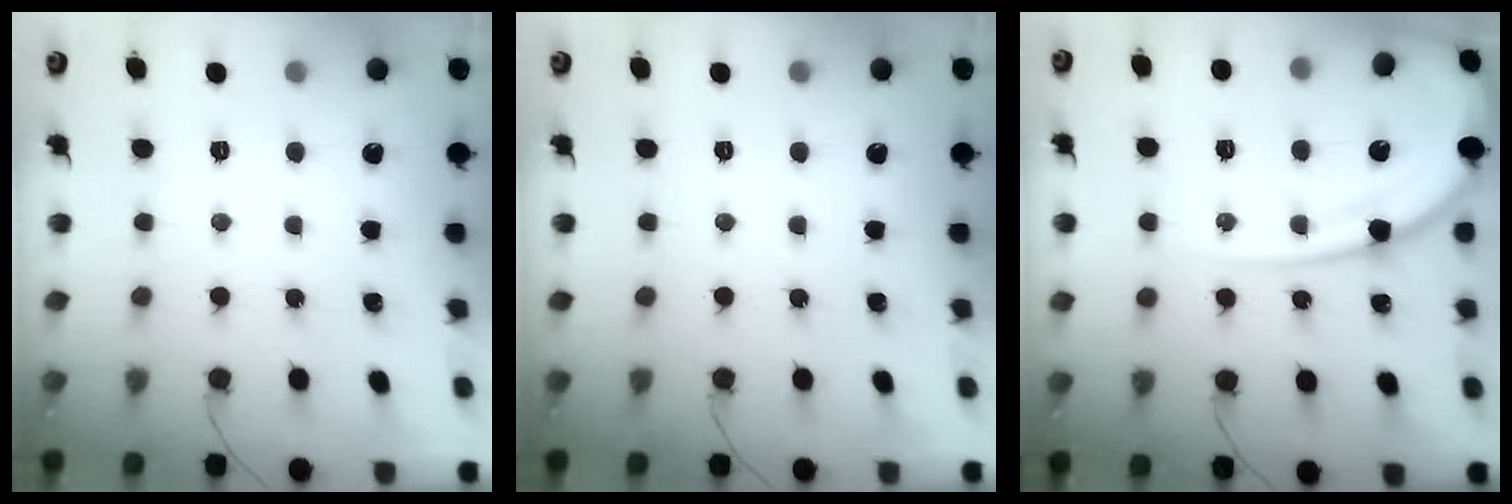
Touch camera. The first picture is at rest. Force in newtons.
{"total": 0.0}
{"total": 16.8, "press": 16.7, "slide": 1.7}